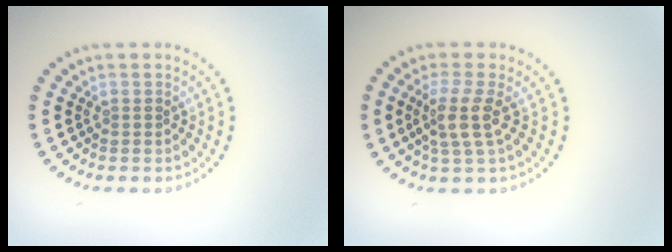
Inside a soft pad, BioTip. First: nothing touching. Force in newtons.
{"total": 3.0, "press": 2.3, "slide": 1.9}